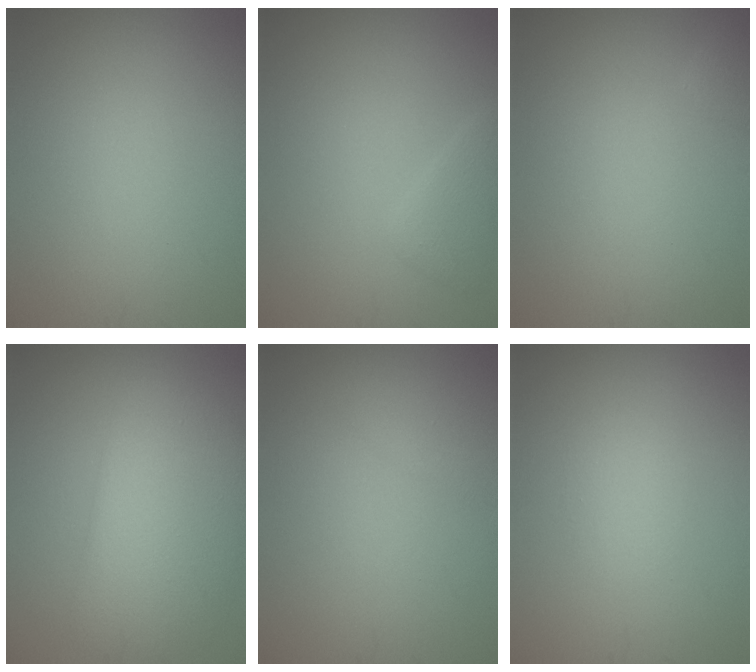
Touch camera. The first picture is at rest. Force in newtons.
{"total": 1.7, "press": 1.7, "slide": 0.0}
{"total": 1.0, "press": 1.0, "slide": 0.1}
{"total": 6.5, "press": 6.5, "slide": 0.2}
{"total": 0.9, "press": 0.9, "slide": 0.1}
{"total": 1.1, "press": 1.1, "slide": 0.1}